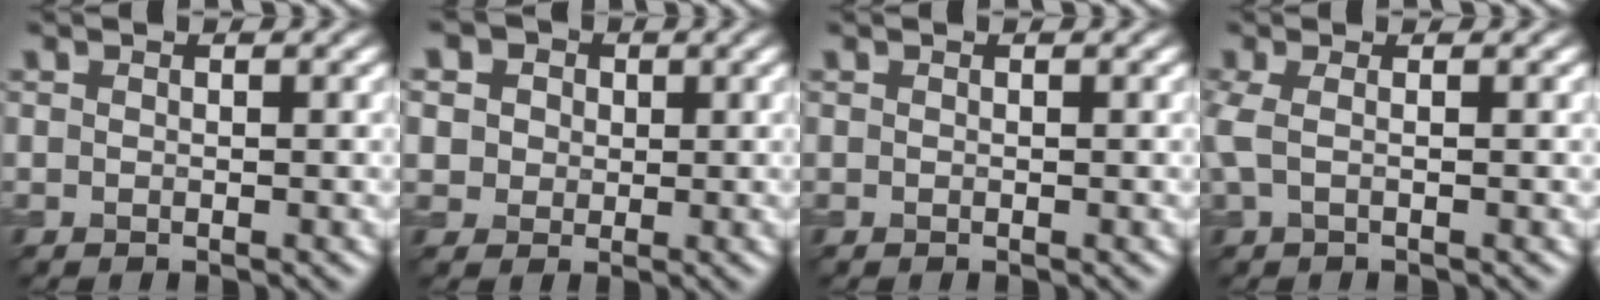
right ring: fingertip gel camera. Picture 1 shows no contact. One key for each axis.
{"total": 8.4, "fx": 3.9, "fy": 6.4, "fz": 3.8, "tx": -0.067, "ty": 0.029, "tz": 0.035}
{"total": 0.0}
{"total": 1.8, "fx": 0.1, "fy": 0.6, "fz": 1.7, "tx": -0.043, "ty": 0.003, "tz": -0.002}